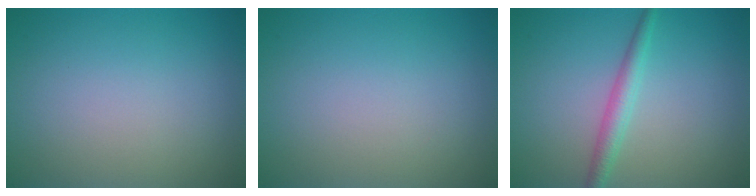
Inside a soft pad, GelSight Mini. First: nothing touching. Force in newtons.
{"total": 0.0}
{"total": 2.2, "press": 2.2, "slide": 0.0}